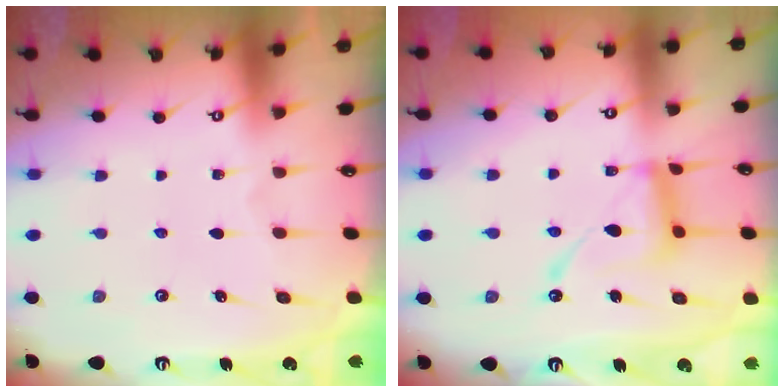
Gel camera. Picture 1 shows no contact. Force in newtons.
{"total": 13.6, "press": 13.6, "slide": 1.2}